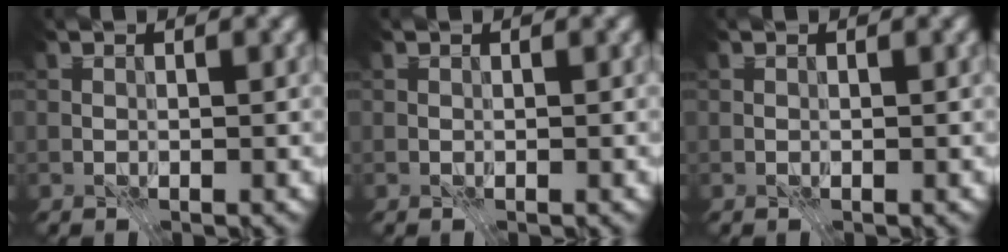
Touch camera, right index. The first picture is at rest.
{"total": 0.0}
{"total": 0.0}